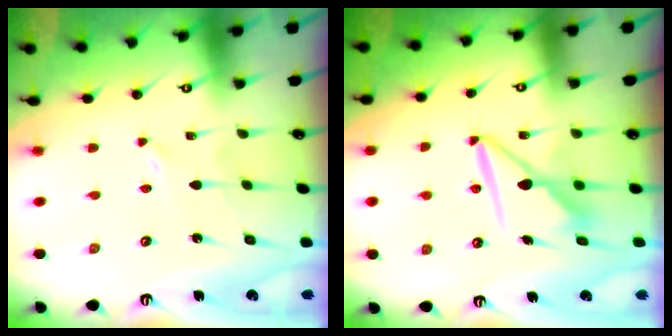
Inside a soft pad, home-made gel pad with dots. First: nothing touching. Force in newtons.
{"total": 8.2, "press": 8.2, "slide": 0.7}